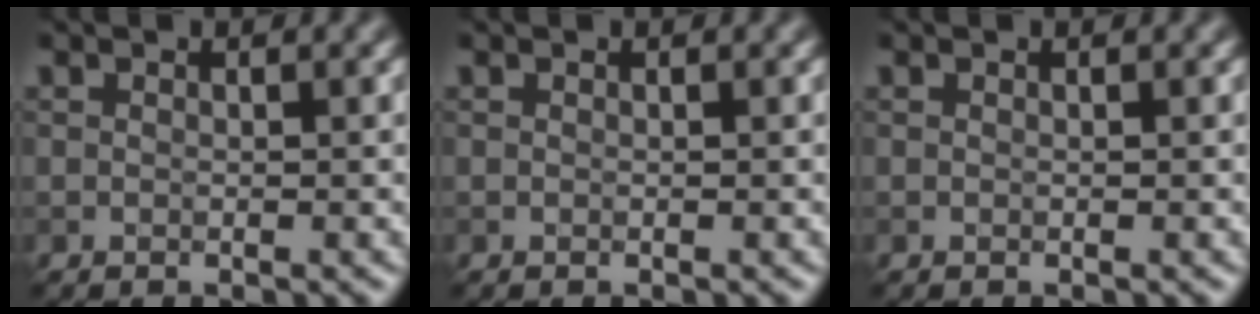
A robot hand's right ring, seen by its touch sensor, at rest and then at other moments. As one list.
[{"total": 0.0}, {"total": 0.0}]